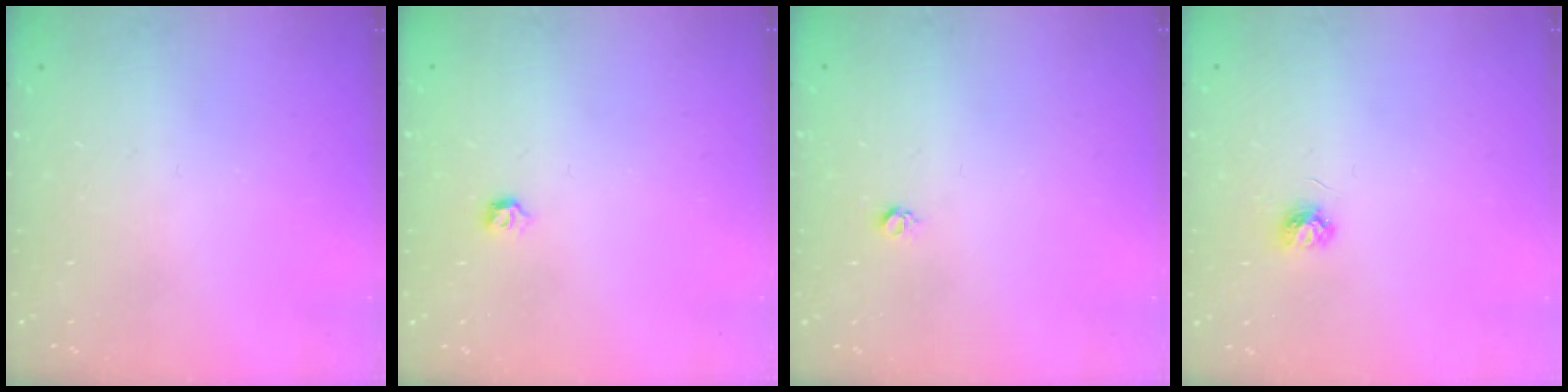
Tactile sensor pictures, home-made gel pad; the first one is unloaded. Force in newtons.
{"total": 2.8, "press": 2.7, "slide": 0.8}
{"total": 3.0, "press": 2.9, "slide": 0.4}
{"total": 3.9, "press": 3.9, "slide": 0.5}